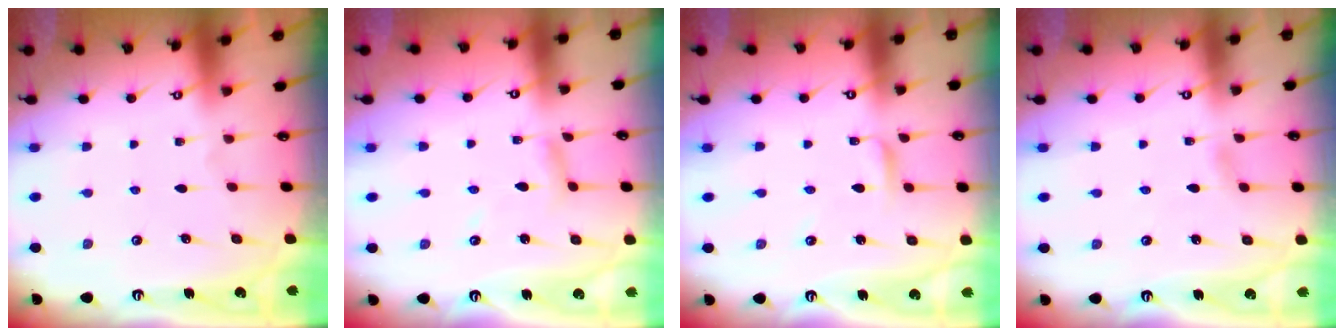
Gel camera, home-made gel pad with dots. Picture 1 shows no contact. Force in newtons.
{"total": 5.2, "press": 5.2, "slide": 0.4}
{"total": 2.1, "press": 2.1, "slide": 0.2}
{"total": 3.0, "press": 3.0, "slide": 0.3}